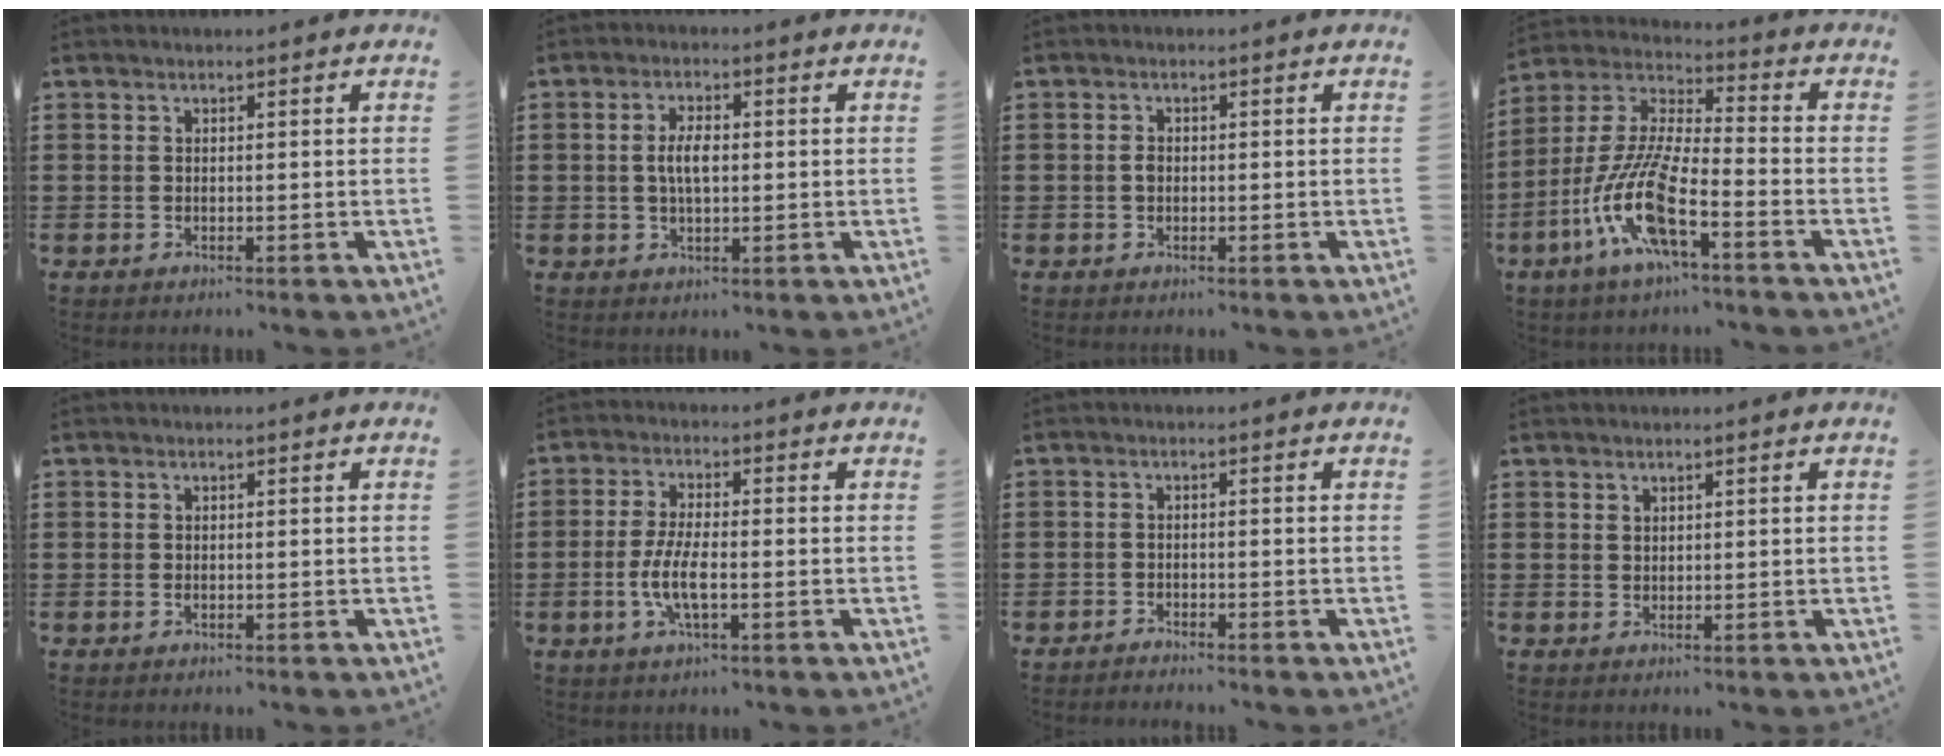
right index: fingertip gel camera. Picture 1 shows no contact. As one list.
[{"total": 4.0, "force": [0.0, 1.5, 3.7], "torque": [-0.081, -0.001, -0.004]}, {"total": 1.5, "force": [-0.2, 0.9, 1.2], "torque": [-0.025, 0.003, -0.005]}, {"total": 12.4, "force": [-6.2, 2.5, 10.4], "torque": [-0.255, -0.021, -0.131]}, {"total": 0.6, "force": [-0.2, 0.2, 0.5], "torque": [-0.011, -0.003, -0.003]}, {"total": 6.3, "force": [-2.0, 1.8, 5.8], "torque": [-0.131, -0.011, -0.043]}, {"total": 1.5, "force": [-1.4, -0.1, -0.1], "torque": [-0.002, 0.002, -0.030]}, {"total": 1.0, "force": [0.8, 0.6, 0.1], "torque": [-0.004, 0.001, 0.017]}]